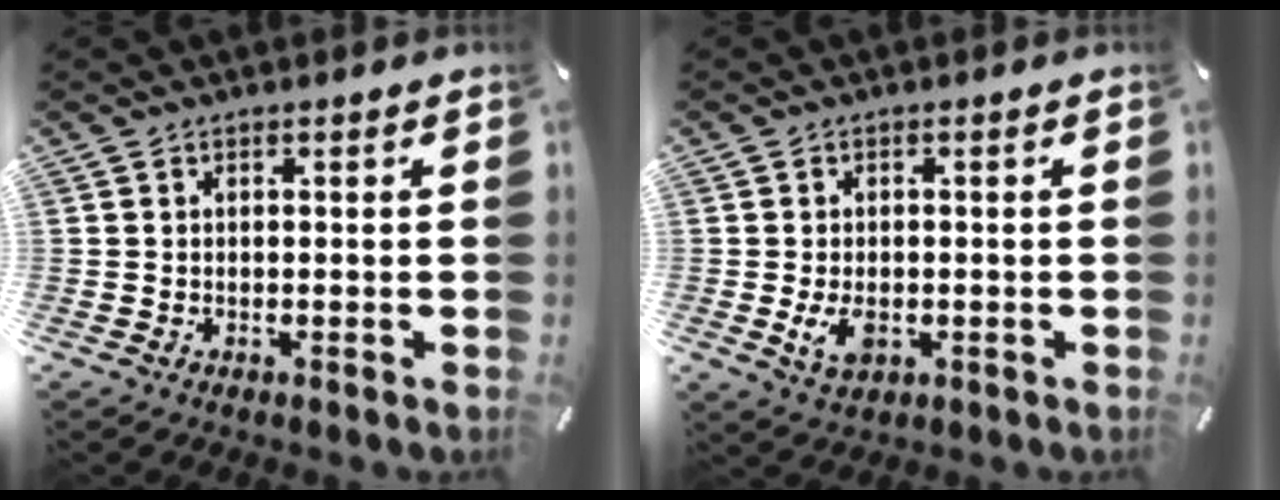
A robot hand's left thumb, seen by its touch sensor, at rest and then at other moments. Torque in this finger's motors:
{"motor_torque": [0.01, 0.09, 0.06, 0.02, 0.03]}